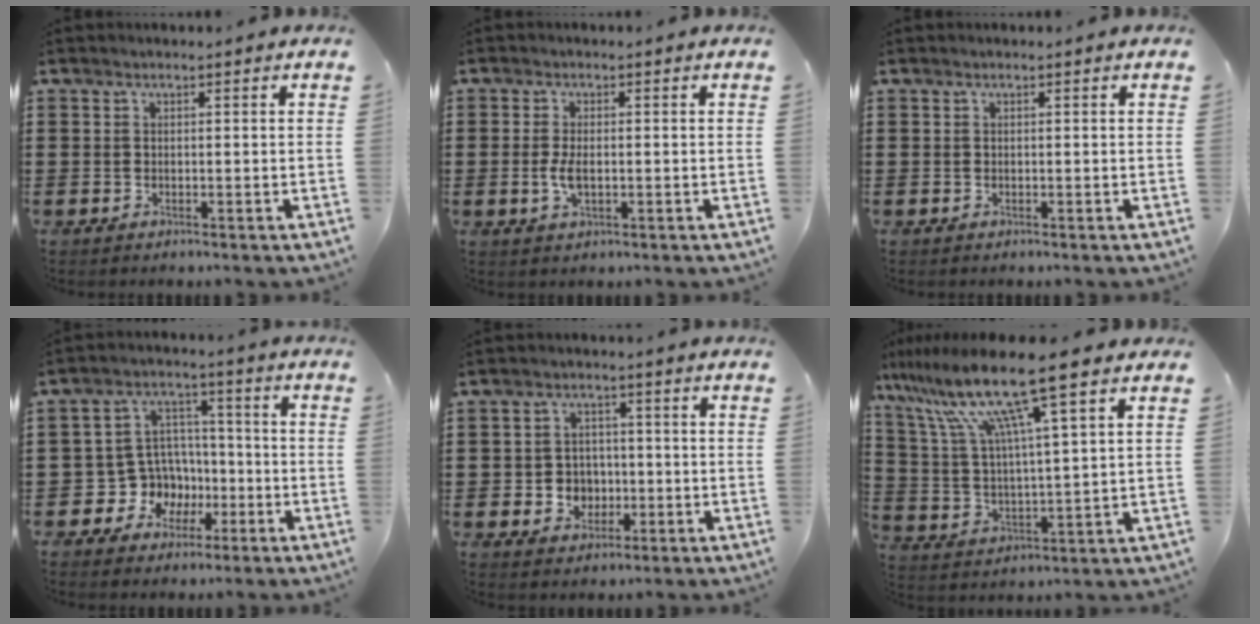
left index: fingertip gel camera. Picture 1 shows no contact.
{"total": 3.3, "force": [-0.4, 1.5, 3.0], "torque": [-0.070, -0.003, -0.011]}
{"total": 0.0}
{"total": 8.3, "force": [-2.1, 7.7, 2.3], "torque": [-0.078, 0.009, -0.031]}
{"total": 4.4, "force": [-0.9, 4.0, 1.6], "torque": [-0.042, 0.009, -0.018]}
{"total": 13.8, "force": [9.3, 0.8, 10.1], "torque": [-0.230, -0.038, 0.151]}